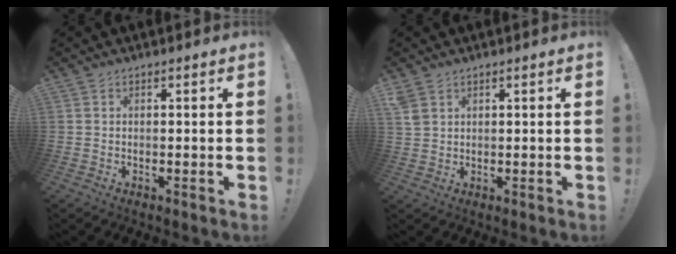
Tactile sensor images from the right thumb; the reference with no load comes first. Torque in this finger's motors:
{"motor_torque": [-0.56, 0.46, 0.49, 0.28, -0.04]}